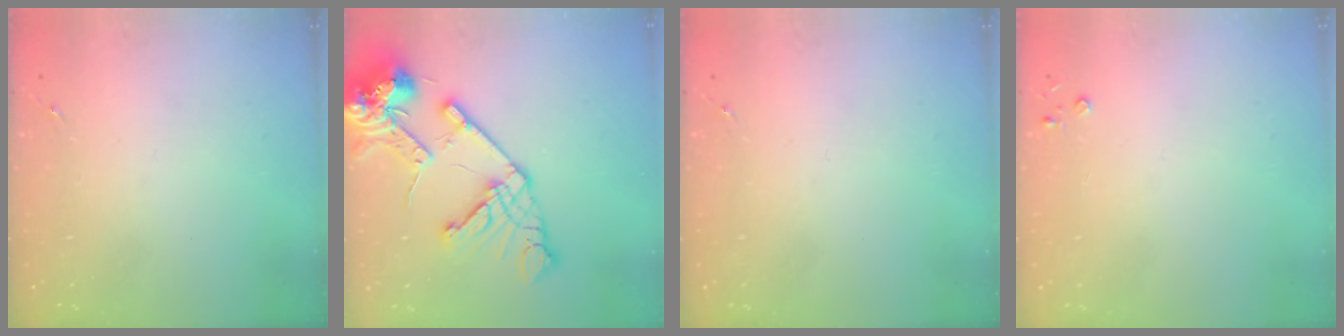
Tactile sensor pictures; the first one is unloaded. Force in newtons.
{"total": 20.8, "press": 20.7, "slide": 2.5}
{"total": 0.0}
{"total": 2.2, "press": 2.2, "slide": 0.3}